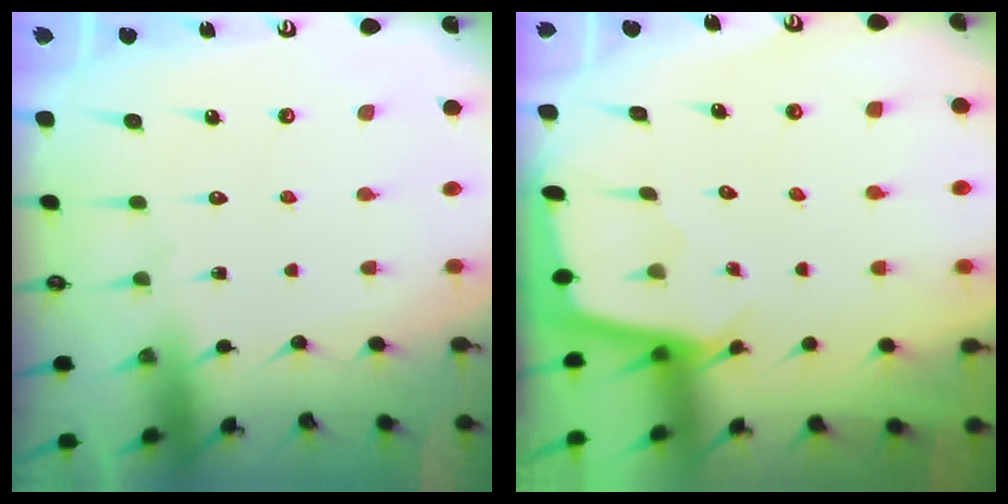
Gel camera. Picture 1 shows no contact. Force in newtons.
{"total": 1.9, "press": 1.9, "slide": 0.2}